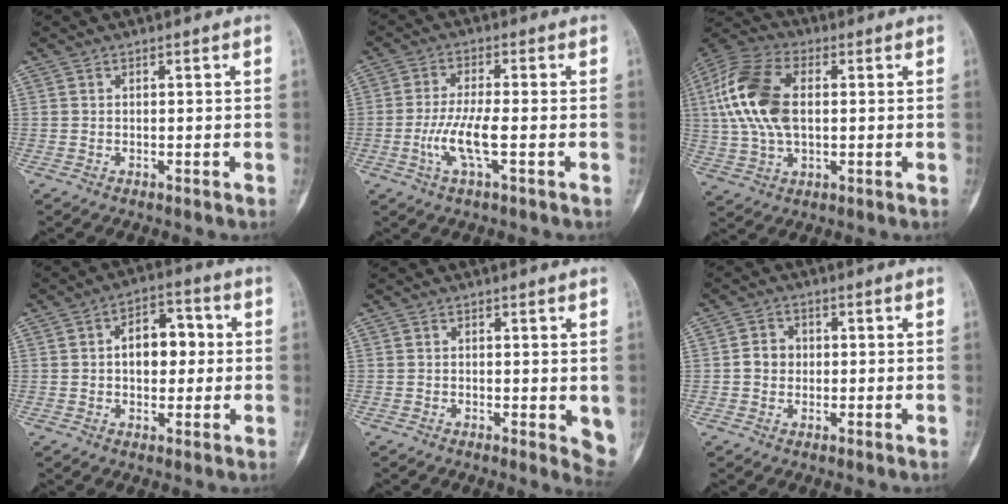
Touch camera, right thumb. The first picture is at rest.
{"total": 7.0, "force": [-1.9, 1.4, 6.6], "torque": [-0.149, 0.004, -0.039]}
{"total": 16.2, "force": [2.0, 9.4, 13.0], "torque": [-0.278, 0.015, 0.034]}
{"total": 9.3, "force": [0.8, 6.0, 7.1], "torque": [-0.078, 0.023, 0.007]}
{"total": 4.0, "force": [-0.1, 1.7, 3.6], "torque": [-0.033, -0.010, -0.003]}
{"total": 3.7, "force": [-0.1, 3.3, 1.6], "torque": [-0.012, 0.009, -0.006]}